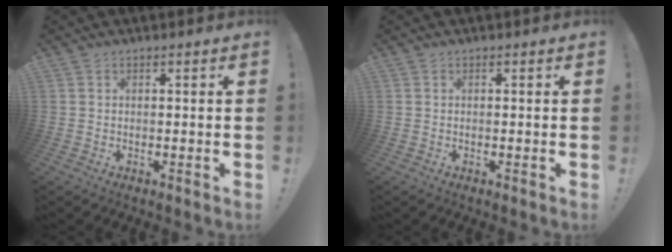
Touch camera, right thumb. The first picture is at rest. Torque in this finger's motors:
{"motor_torque": [-0.11, -0.01, 0.20, 0.08, 0.00]}